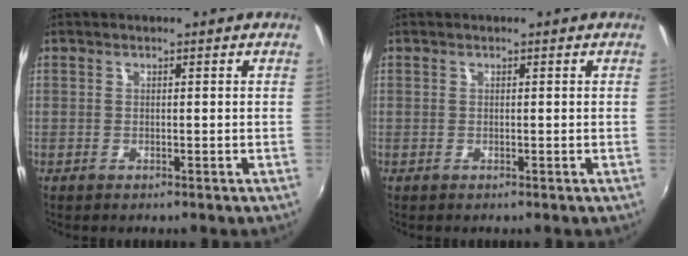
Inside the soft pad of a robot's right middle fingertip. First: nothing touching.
{"total": 0.0}